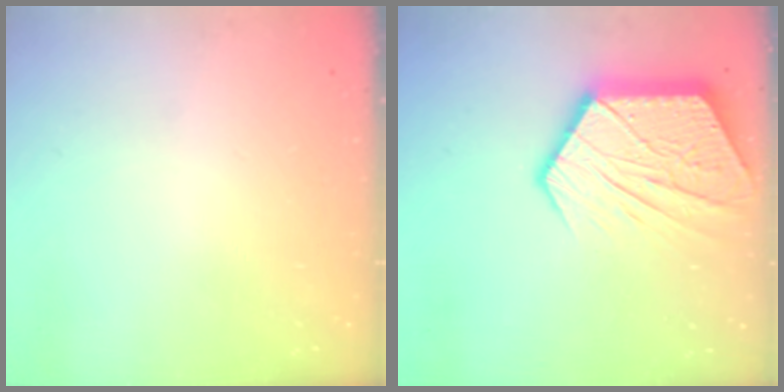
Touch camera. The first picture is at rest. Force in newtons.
{"total": 18.7, "press": 18.6, "slide": 1.5}